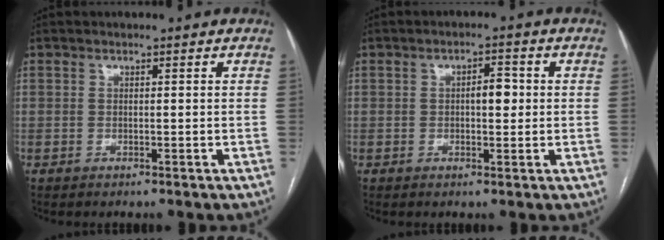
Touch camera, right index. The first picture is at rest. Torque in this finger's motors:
{"motor_torque": [0.64, 0.01, 0.31, 0.06]}